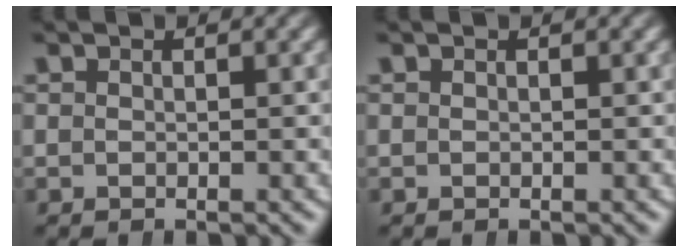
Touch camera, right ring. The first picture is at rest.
{"total": 1.0, "force": [-0.2, -1.0, -0.3], "torque": [0.014, -0.010, 0.005]}